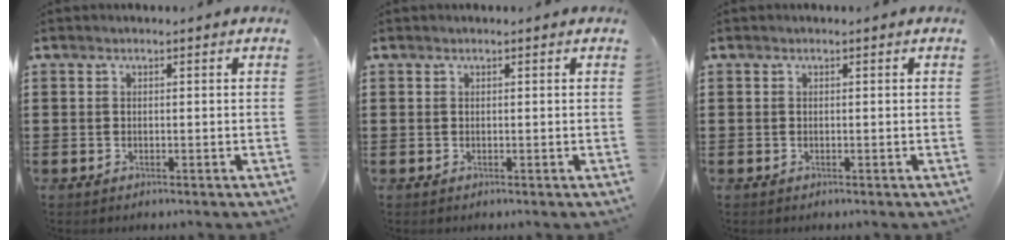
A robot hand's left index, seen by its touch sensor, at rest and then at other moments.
{"total": 0.0}
{"total": 0.0}